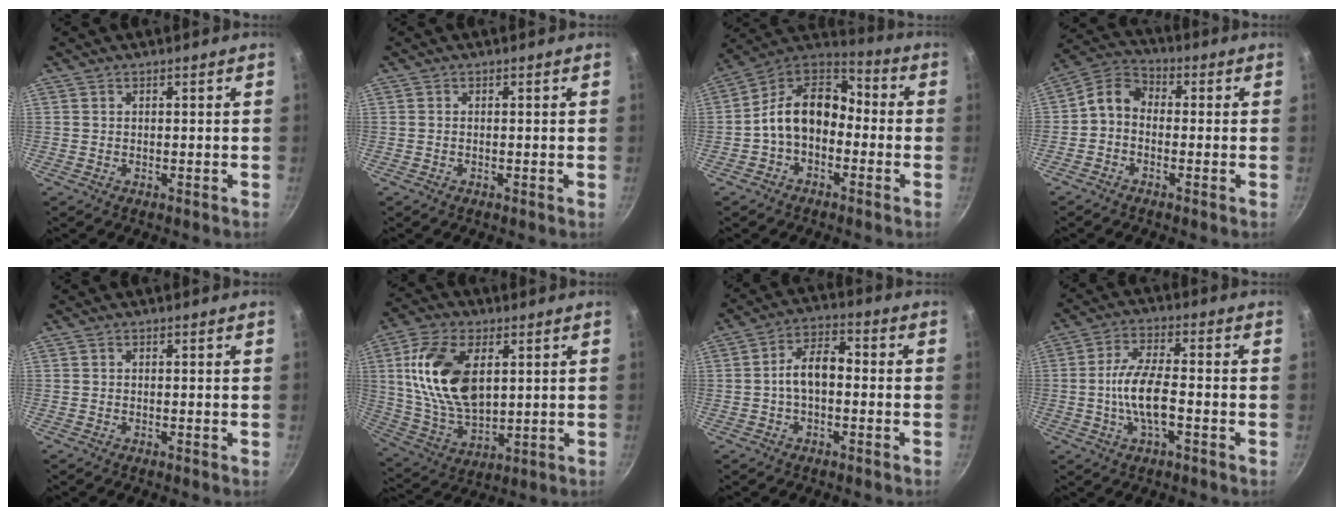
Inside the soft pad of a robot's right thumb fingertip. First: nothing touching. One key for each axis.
{"total": 0.0}
{"total": 13.8, "fx": -2.3, "fy": 9.8, "fz": 9.5, "tx": -0.129, "ty": 0.057, "tz": -0.063}
{"total": 5.8, "fx": -1.2, "fy": 4.3, "fz": 3.8, "tx": -0.071, "ty": 0.030, "tz": -0.044}
{"total": 0.0}
{"total": 16.7, "fx": 4.1, "fy": 9.6, "fz": 13.0, "tx": -0.230, "ty": -0.013, "tz": 0.086}
{"total": 7.5, "fx": -0.8, "fy": 4.4, "fz": 6.0, "tx": -0.088, "ty": 0.033, "tz": -0.024}
{"total": 9.1, "fx": -1.9, "fy": 3.1, "fz": 8.4, "tx": -0.160, "ty": 0.020, "tz": -0.044}